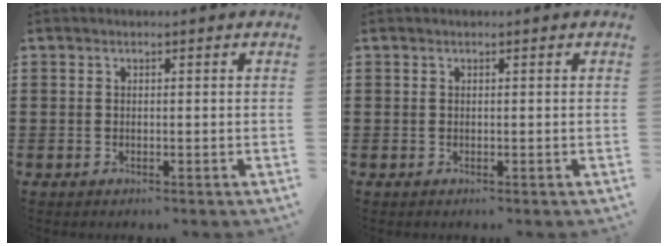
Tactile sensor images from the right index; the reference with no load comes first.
{"total": 0.0}